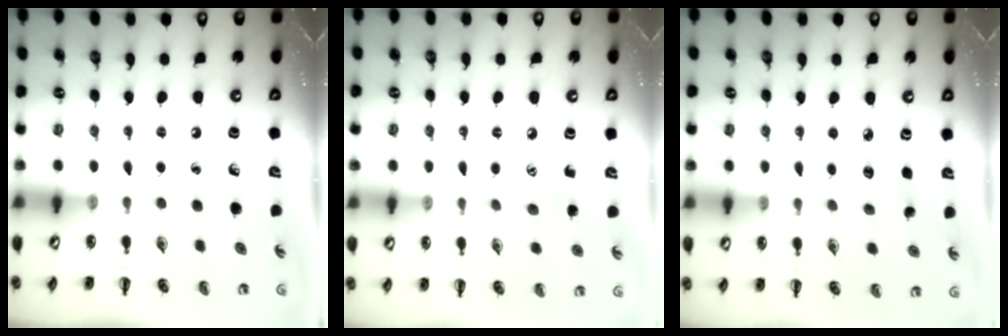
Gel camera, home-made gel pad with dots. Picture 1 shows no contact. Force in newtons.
{"total": 5.7, "press": 5.6, "slide": 1.2}
{"total": 4.4, "press": 4.2, "slide": 1.2}